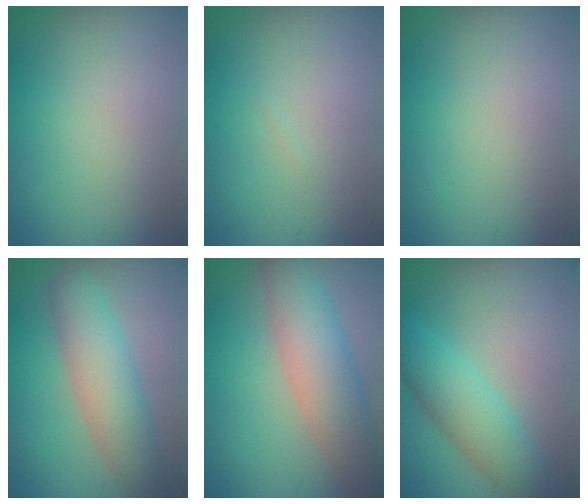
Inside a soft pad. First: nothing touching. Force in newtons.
{"total": 0.0}
{"total": 0.0}
{"total": 5.2, "press": 5.2, "slide": 0.2}
{"total": 6.1, "press": 6.0, "slide": 0.5}
{"total": 4.5, "press": 4.5, "slide": 0.2}